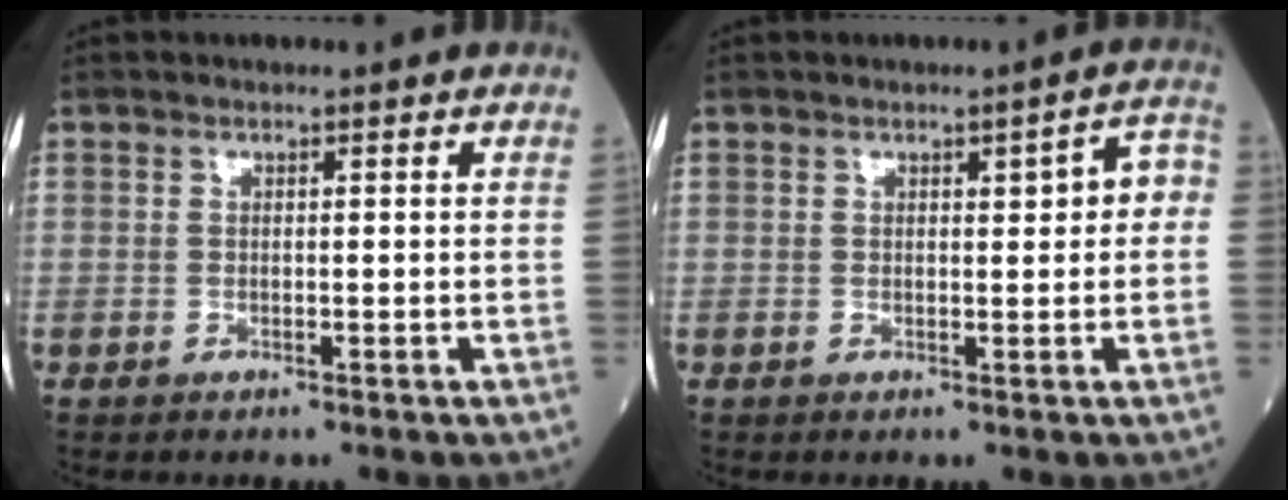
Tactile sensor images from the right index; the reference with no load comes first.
{"total": 3.7, "force": [0.5, 1.1, 3.5], "torque": [-0.039, 0.018, 0.004]}